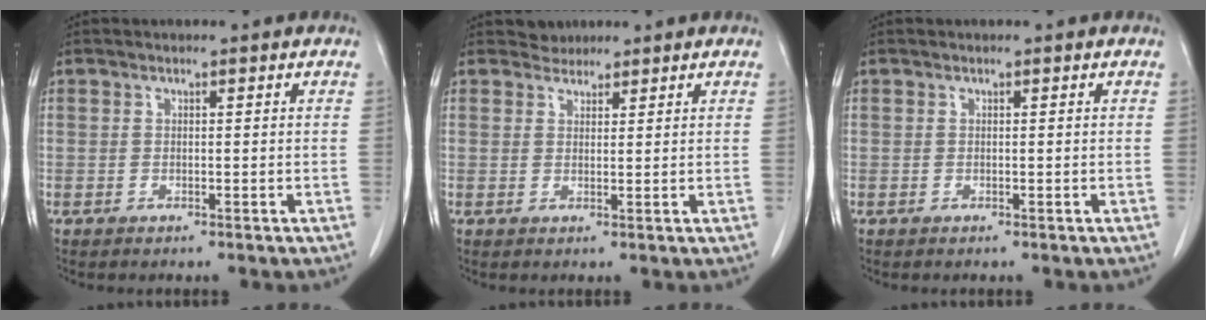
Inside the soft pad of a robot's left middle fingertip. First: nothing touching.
{"total": 1.8, "force": [1.7, 0.7, -0.4], "torque": [0.004, 0.003, 0.027]}
{"total": 0.0}